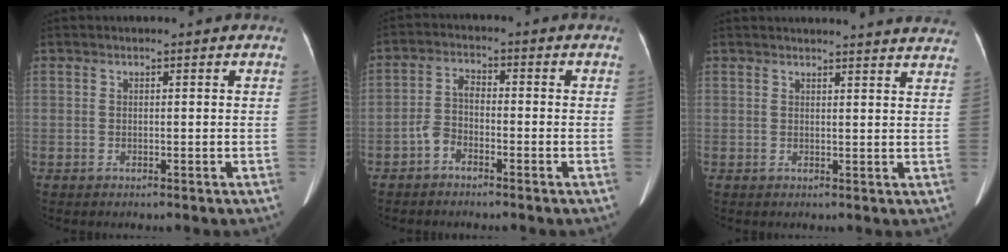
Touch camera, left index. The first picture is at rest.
{"total": 3.2, "force": [-2.1, 1.4, 2.0], "torque": [-0.049, 0.008, -0.044]}
{"total": 19.5, "force": [18.9, 1.7, 4.3], "torque": [-0.044, -0.032, 0.208]}